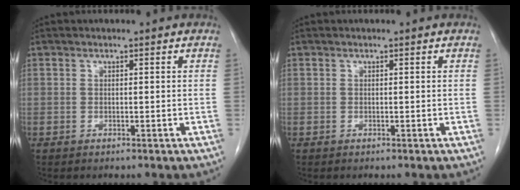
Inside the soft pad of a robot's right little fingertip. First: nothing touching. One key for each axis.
{"total": 0.0}